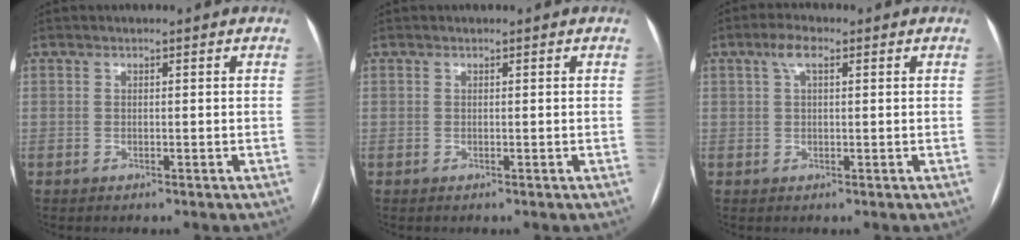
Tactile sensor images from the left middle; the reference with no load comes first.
{"total": 0.0}
{"total": 3.0, "force": [1.3, 1.2, 2.4], "torque": [-0.051, 0.017, 0.028]}